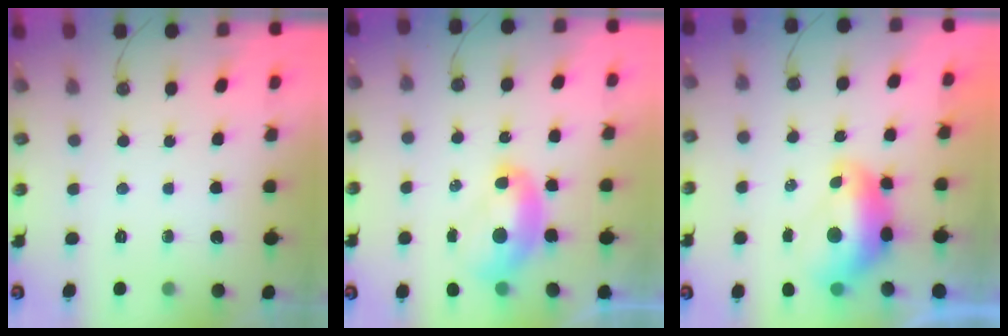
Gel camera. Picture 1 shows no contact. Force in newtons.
{"total": 2.5, "press": 2.5, "slide": 0.3}
{"total": 2.6, "press": 2.5, "slide": 0.7}